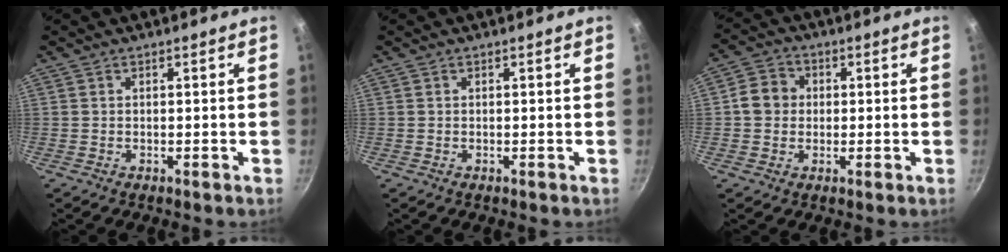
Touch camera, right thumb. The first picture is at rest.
{"total": 0.0}
{"total": 5.7, "force": [0.3, 5.2, 2.5], "torque": [-0.019, 0.010, -0.010]}